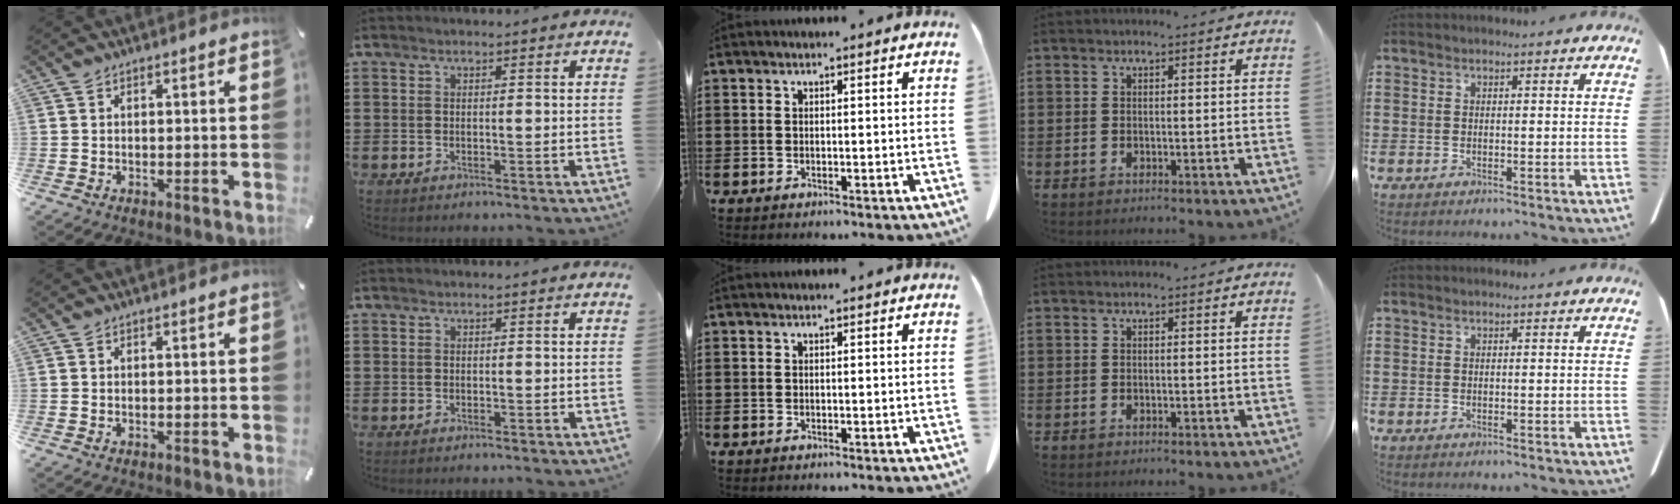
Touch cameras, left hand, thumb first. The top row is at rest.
{}